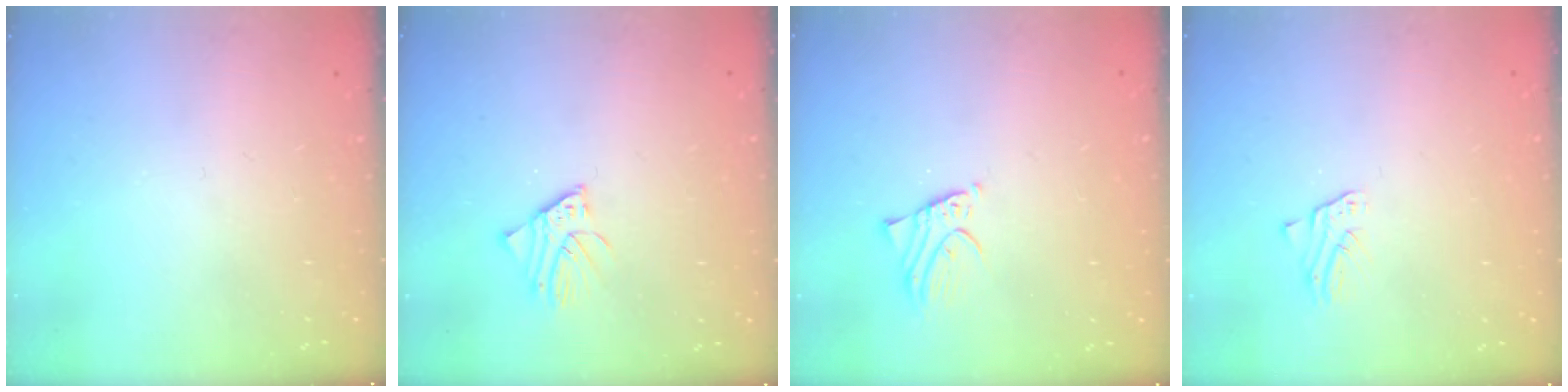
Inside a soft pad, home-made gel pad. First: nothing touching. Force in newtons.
{"total": 2.2, "press": 2.2, "slide": 0.1}
{"total": 1.9, "press": 1.9, "slide": 0.3}
{"total": 1.5, "press": 1.5, "slide": 0.1}